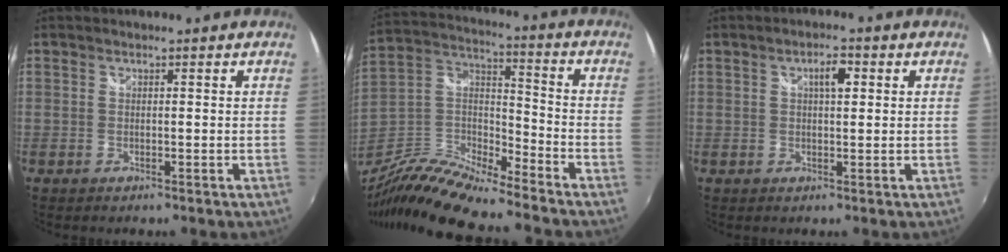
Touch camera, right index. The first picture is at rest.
{"total": 14.0, "force": [-11.9, 1.5, 7.3], "torque": [-0.164, 0.000, -0.242]}
{"total": 3.2, "force": [1.0, 1.2, 2.8], "torque": [-0.045, 0.009, 0.015]}